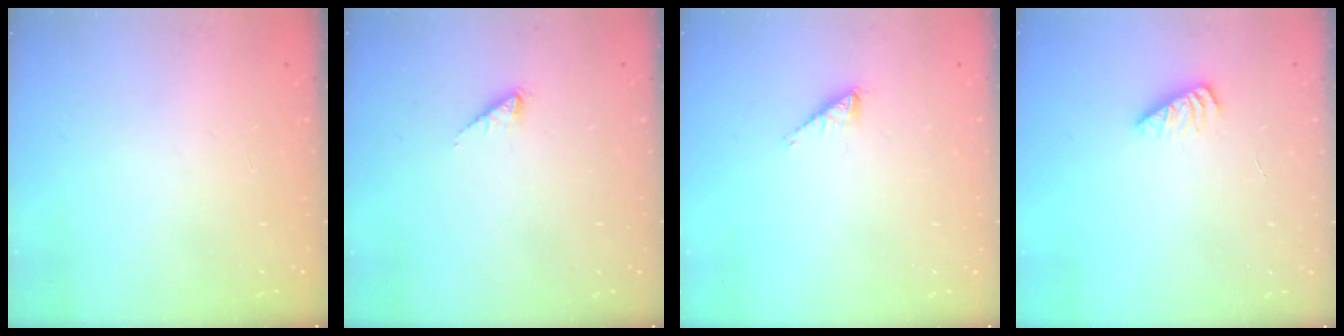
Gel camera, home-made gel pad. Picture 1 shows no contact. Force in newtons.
{"total": 1.2, "press": 1.2, "slide": 0.2}
{"total": 0.5, "press": 0.5, "slide": 0.1}
{"total": 2.8, "press": 2.7, "slide": 0.3}